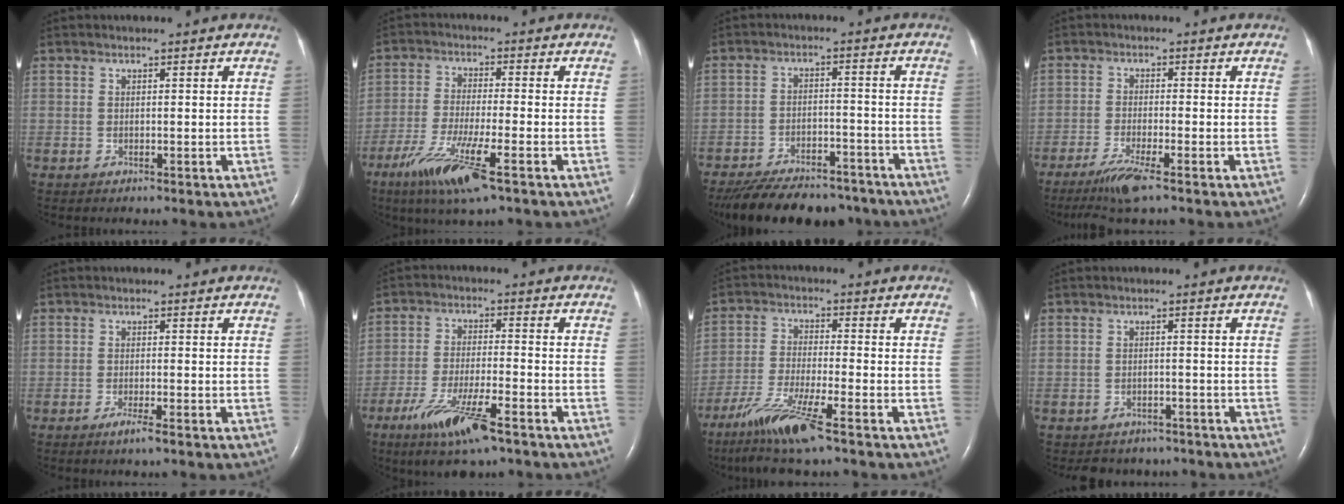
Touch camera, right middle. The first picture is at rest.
{"total": 10.0, "force": [-5.6, 0.6, 8.2], "torque": [-0.170, -0.028, -0.101]}
{"total": 17.2, "force": [-14.5, 6.3, 6.6], "torque": [-0.142, -0.010, -0.207]}
{"total": 5.6, "force": [-3.9, 0.0, 4.0], "torque": [-0.086, -0.019, -0.075]}
{"total": 2.0, "force": [-1.3, -0.1, 1.5], "torque": [-0.033, -0.004, -0.025]}
{"total": 10.8, "force": [-6.8, 1.5, 8.2], "torque": [-0.168, -0.025, -0.116]}
{"total": 10.3, "force": [-7.0, 0.1, 7.6], "torque": [-0.161, -0.035, -0.131]}
{"total": 5.7, "force": [-5.0, 2.7, 0.1], "torque": [0.000, 0.009, -0.060]}